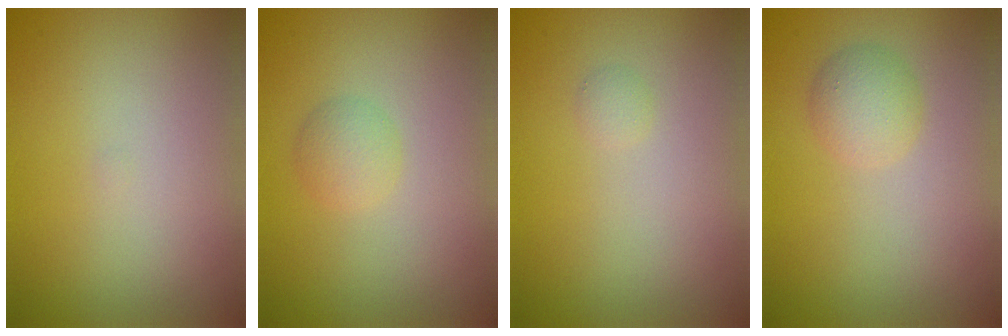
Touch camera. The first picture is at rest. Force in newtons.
{"total": 1.7, "press": 1.7, "slide": 0.0}
{"total": 0.6, "press": 0.6, "slide": 0.1}
{"total": 2.2, "press": 2.2, "slide": 0.1}